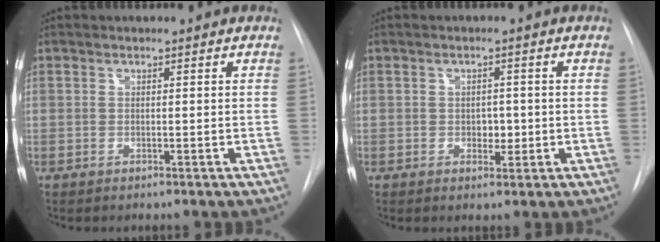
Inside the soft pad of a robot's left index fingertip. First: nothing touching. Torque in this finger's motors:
{"motor_torque": [0.10, 0.14, 0.01, 0.00]}